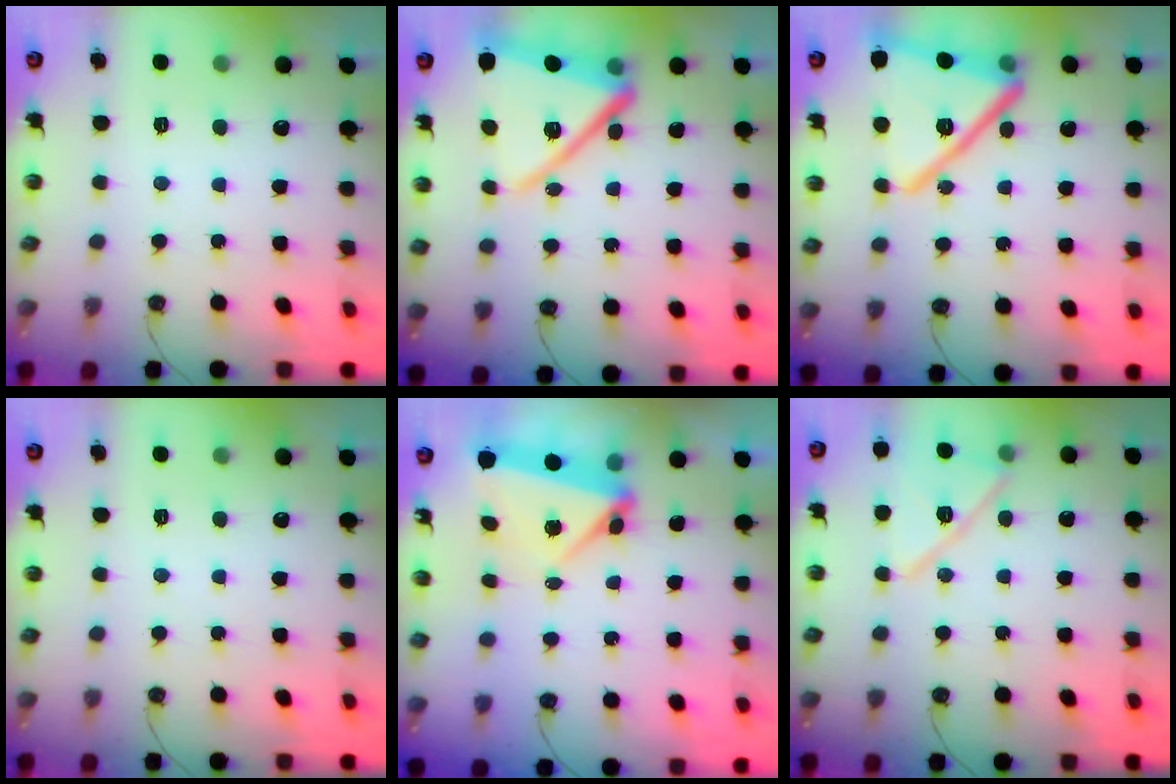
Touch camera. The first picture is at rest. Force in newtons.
{"total": 19.7, "press": 19.6, "slide": 1.8}
{"total": 24.0, "press": 23.9, "slide": 2.2}
{"total": 0.0}
{"total": 7.7, "press": 4.8, "slide": 6.1}
{"total": 13.6, "press": 13.6, "slide": 0.5}